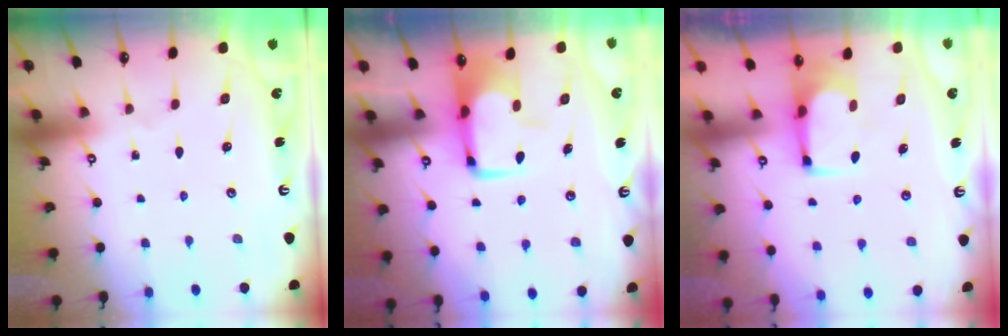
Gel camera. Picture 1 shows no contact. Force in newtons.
{"total": 6.8, "press": 6.6, "slide": 1.3}
{"total": 5.7, "press": 5.7, "slide": 0.5}